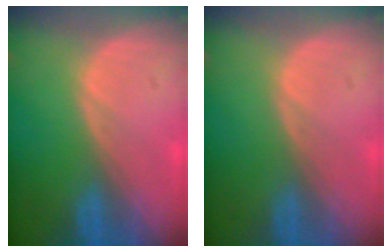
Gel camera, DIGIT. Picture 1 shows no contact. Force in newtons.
{"total": 0.0}